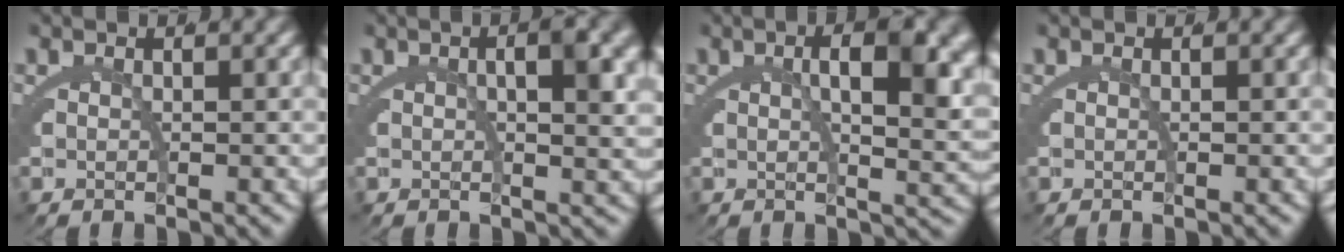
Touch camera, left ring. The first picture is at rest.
{"total": 3.3, "force": [0.8, 0.3, 3.2], "torque": [-0.034, 0.008, 0.009]}
{"total": 5.9, "force": [1.6, 1.0, 5.6], "torque": [-0.064, 0.004, 0.022]}
{"total": 0.0}